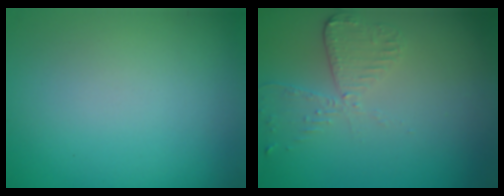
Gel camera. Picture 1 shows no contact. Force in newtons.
{"total": 2.6, "press": 2.3, "slide": 1.1}